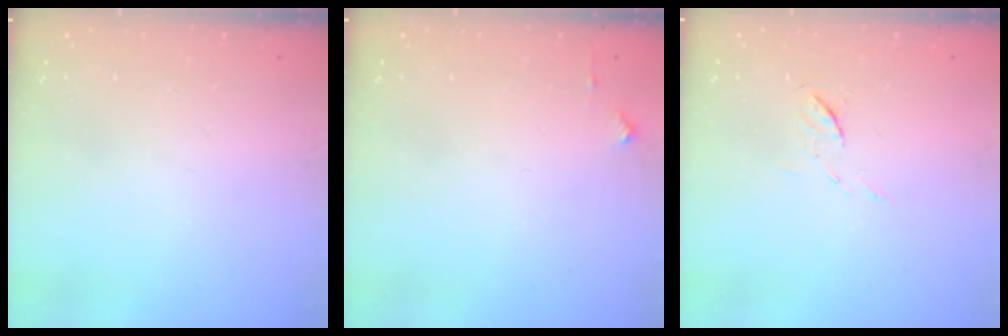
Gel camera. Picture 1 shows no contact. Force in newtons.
{"total": 3.0, "press": 3.0, "slide": 0.4}
{"total": 5.3, "press": 5.3, "slide": 0.5}